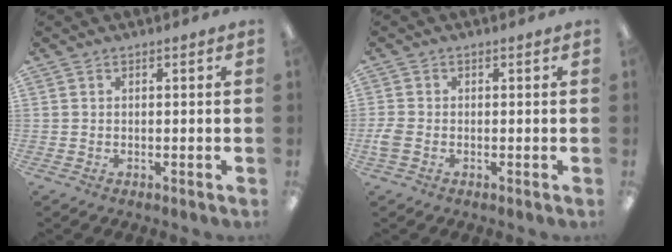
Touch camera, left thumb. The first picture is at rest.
{"total": 2.7, "force": [-0.6, 1.8, 2.0], "torque": [-0.046, 0.000, -0.014]}